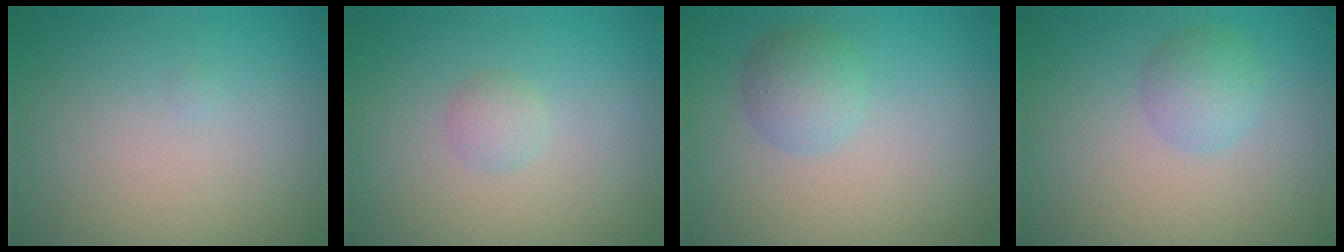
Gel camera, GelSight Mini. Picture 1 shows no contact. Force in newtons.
{"total": 1.2, "press": 1.2, "slide": 0.1}
{"total": 2.4, "press": 2.4, "slide": 0.1}
{"total": 2.3, "press": 2.3, "slide": 0.1}